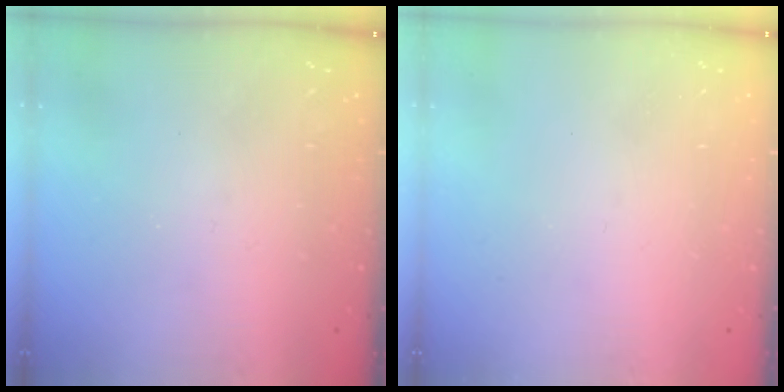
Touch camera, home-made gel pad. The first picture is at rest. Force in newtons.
{"total": 0.0}